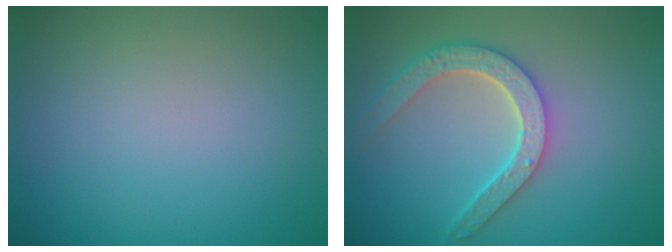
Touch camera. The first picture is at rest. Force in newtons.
{"total": 4.8, "press": 3.9, "slide": 2.8}